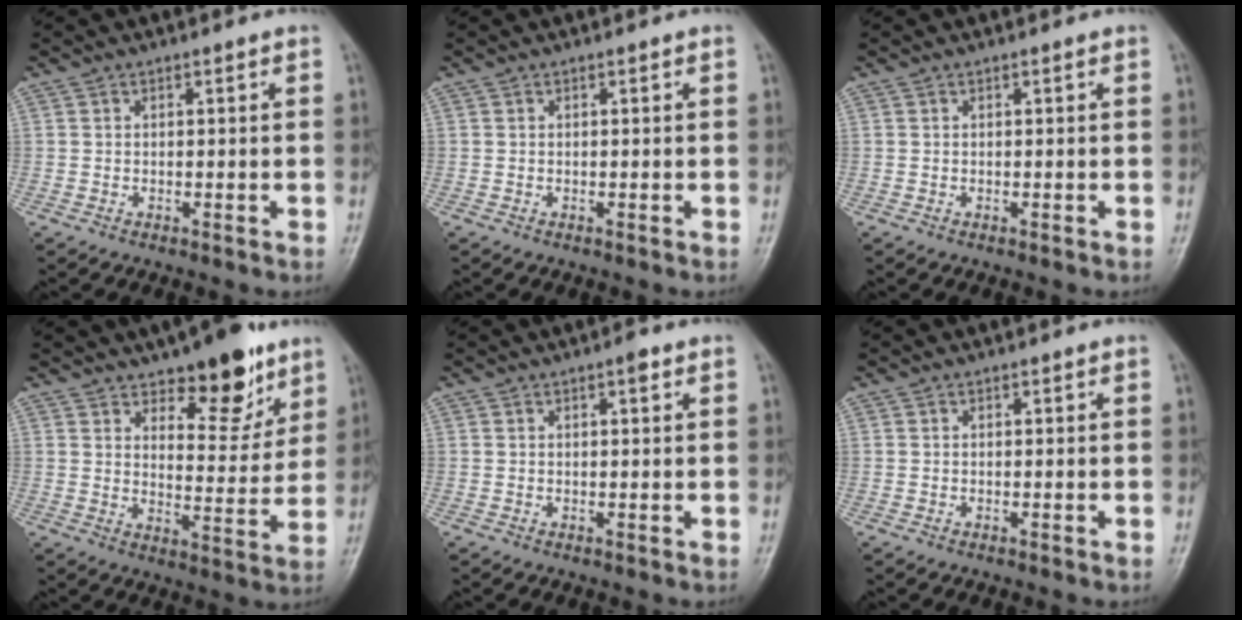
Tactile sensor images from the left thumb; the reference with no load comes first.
{"total": 0.0}
{"total": 0.0}
{"total": 12.3, "force": [8.3, 5.3, 7.3], "torque": [-0.064, -0.056, 0.126]}
{"total": 1.5, "force": [0.8, 0.5, 1.2], "torque": [-0.015, 0.001, 0.008]}
{"total": 0.0}